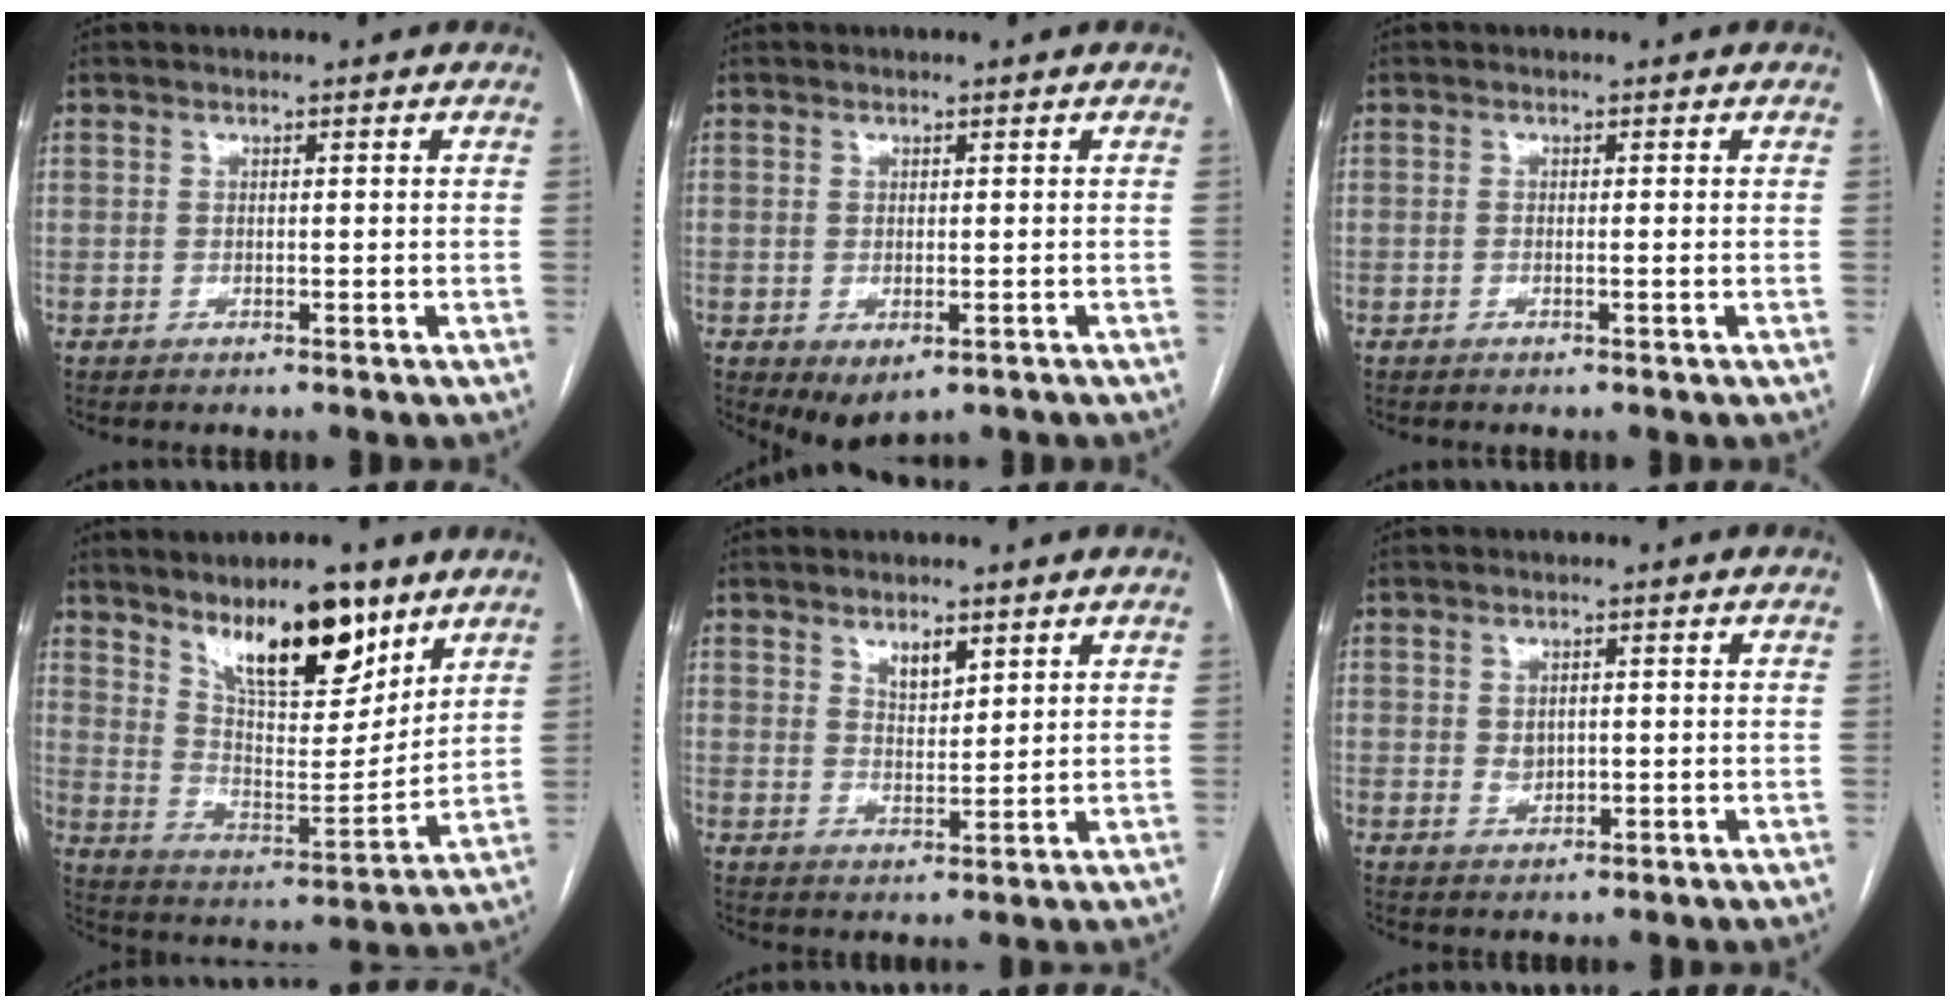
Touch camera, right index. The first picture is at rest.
{"total": 3.5, "force": [-1.6, 1.9, 2.6], "torque": [-0.034, -0.008, -0.009]}
{"total": 0.5, "force": [-0.2, 0.0, 0.5], "torque": [-0.010, 0.000, -0.002]}
{"total": 15.2, "force": [10.4, 4.4, 10.2], "torque": [-0.161, -0.009, 0.186]}
{"total": 3.6, "force": [2.4, 1.4, 2.2], "torque": [-0.040, -0.003, 0.047]}
{"total": 2.3, "force": [0.2, 1.8, 1.4], "torque": [-0.025, -0.002, 0.009]}